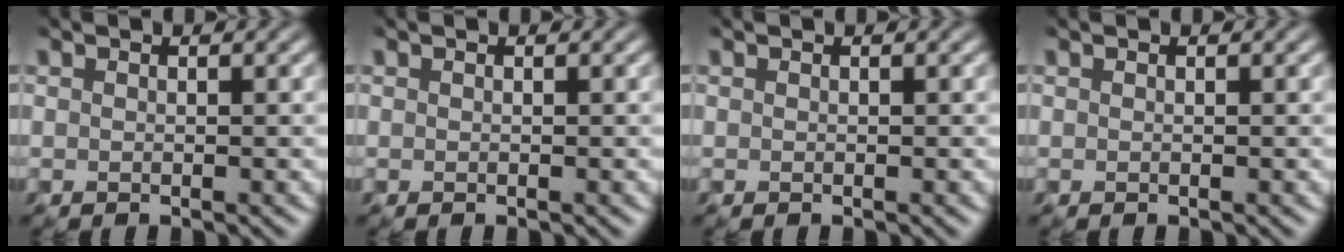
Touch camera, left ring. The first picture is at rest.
{"total": 0.0}
{"total": 0.0}
{"total": 0.0}